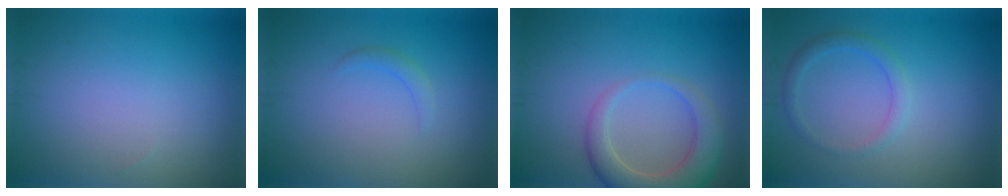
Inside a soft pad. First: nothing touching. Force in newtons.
{"total": 0.9, "press": 0.9, "slide": 0.0}
{"total": 4.9, "press": 4.9, "slide": 0.5}
{"total": 1.8, "press": 1.8, "slide": 0.1}